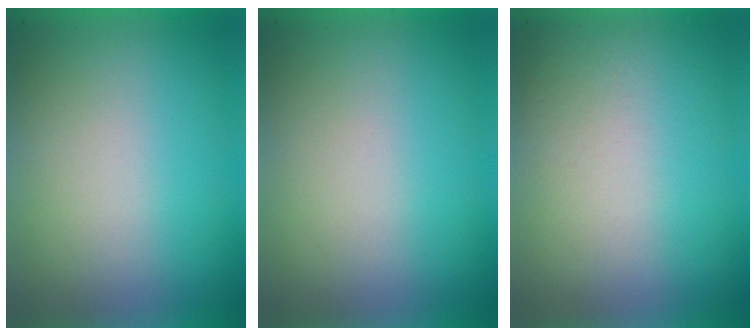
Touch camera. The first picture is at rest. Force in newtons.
{"total": 0.0}
{"total": 1.4}